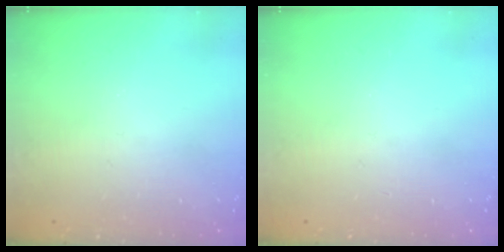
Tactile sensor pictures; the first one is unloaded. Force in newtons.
{"total": 0.0}